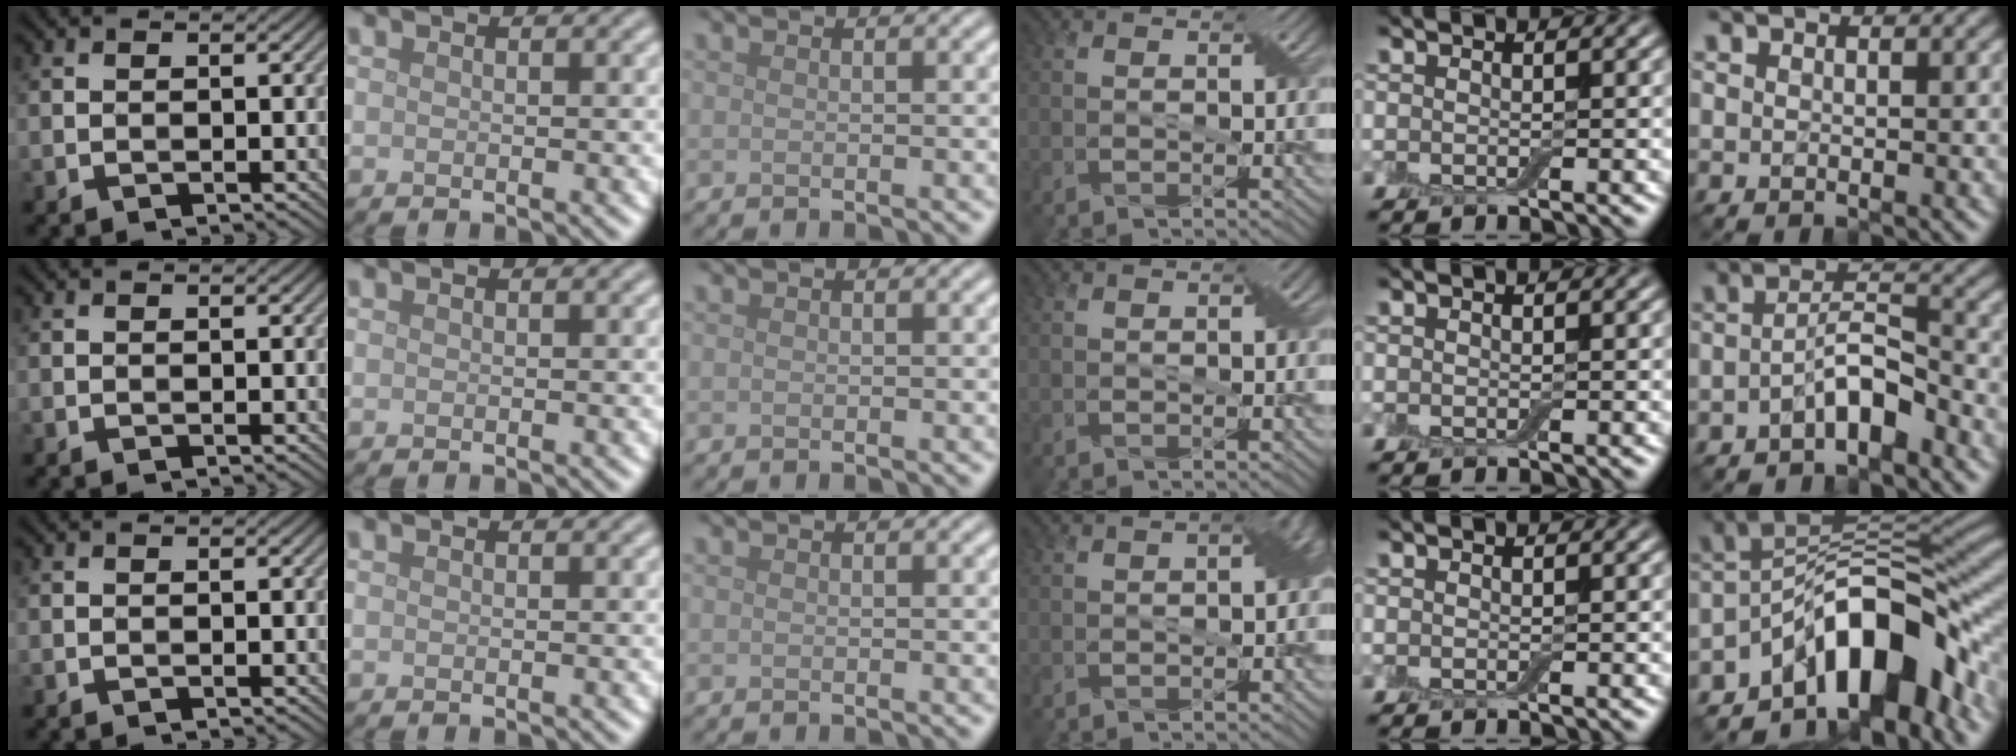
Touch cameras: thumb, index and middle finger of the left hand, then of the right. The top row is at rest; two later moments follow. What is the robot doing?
{"motion": "pour", "object": "bottle"}